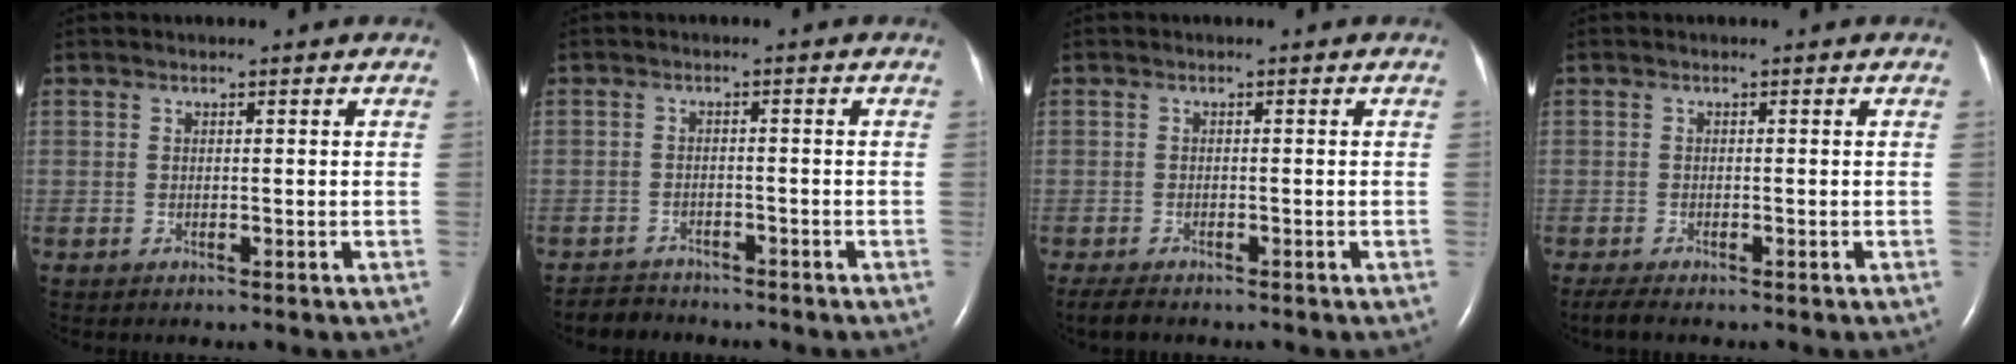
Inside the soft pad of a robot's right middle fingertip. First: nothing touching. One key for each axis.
{"total": 3.2, "fx": -3.0, "fy": 0.9, "fz": -0.6, "tx": 0.004, "ty": -0.007, "tz": -0.053}
{"total": 3.0, "fx": -2.4, "fy": 0.8, "fz": 1.5, "tx": -0.034, "ty": -0.010, "tz": -0.036}
{"total": 2.1, "fx": -1.7, "fy": 0.2, "fz": 1.2, "tx": -0.032, "ty": -0.010, "tz": -0.030}